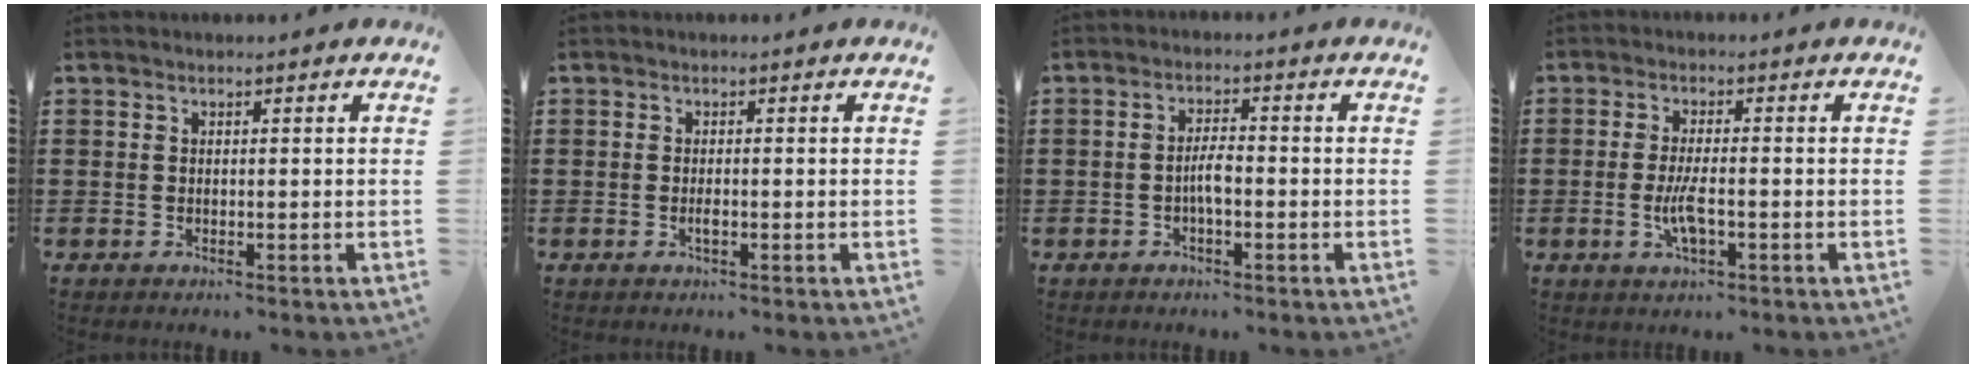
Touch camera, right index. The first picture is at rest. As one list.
[{"total": 1.2, "force": [-0.4, 0.3, 1.1], "torque": [-0.022, -0.002, -0.008]}, {"total": 3.2, "force": [-0.9, 0.9, 2.9], "torque": [-0.061, 0.003, -0.020]}, {"total": 4.6, "force": [-1.3, 1.2, 4.3], "torque": [-0.093, -0.004, -0.029]}]